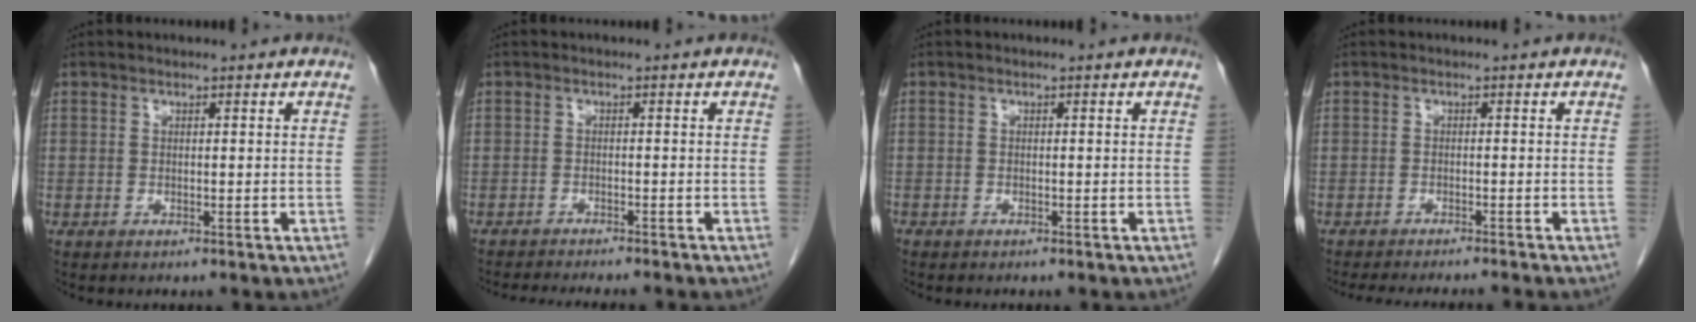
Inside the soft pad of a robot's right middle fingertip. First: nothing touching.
{"total": 9.7, "force": [-8.8, 0.9, 3.9], "torque": [-0.048, -0.016, -0.119]}
{"total": 0.0}
{"total": 9.8, "force": [-9.0, 0.2, 4.0], "torque": [-0.043, -0.015, -0.119]}